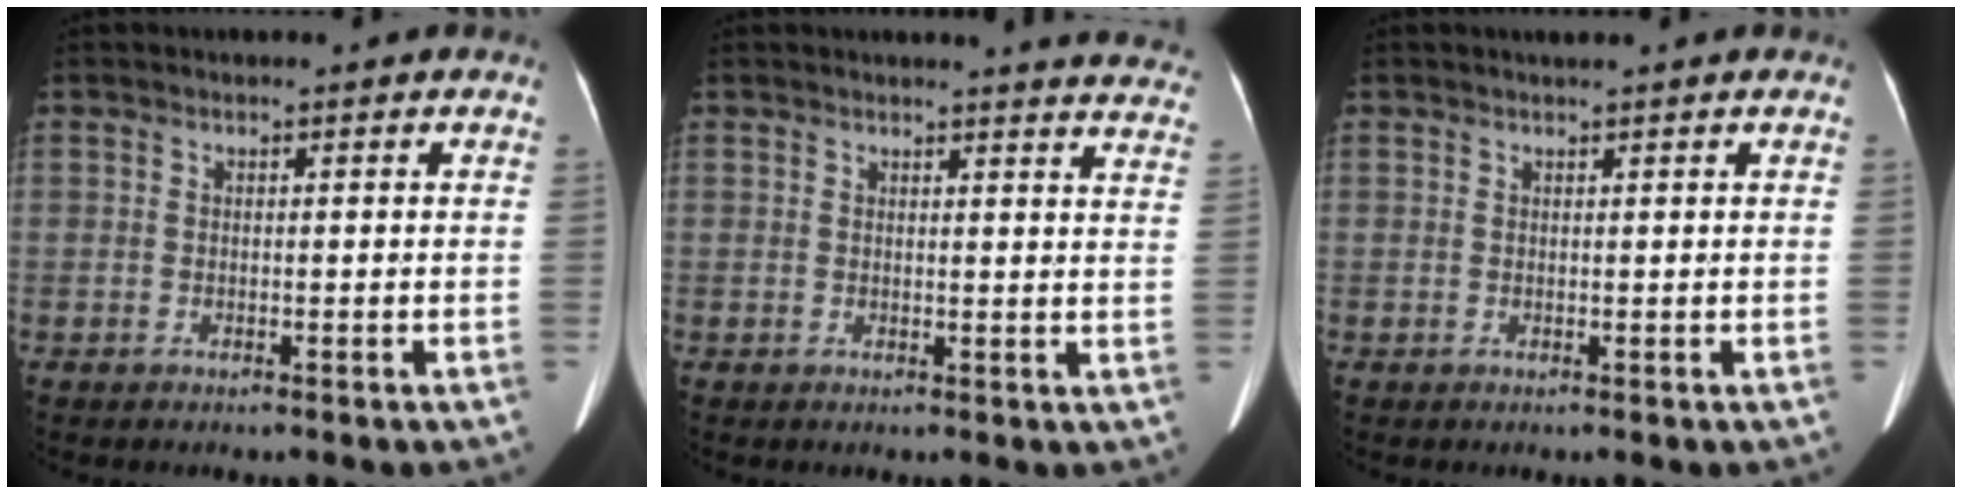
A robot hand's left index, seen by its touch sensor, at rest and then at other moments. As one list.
[{"total": 14.3, "force": [13.9, 1.1, 3.2], "torque": [-0.014, -0.076, 0.122]}, {"total": 2.3, "force": [2.0, 0.1, 1.1], "torque": [-0.012, 0.018, 0.028]}]